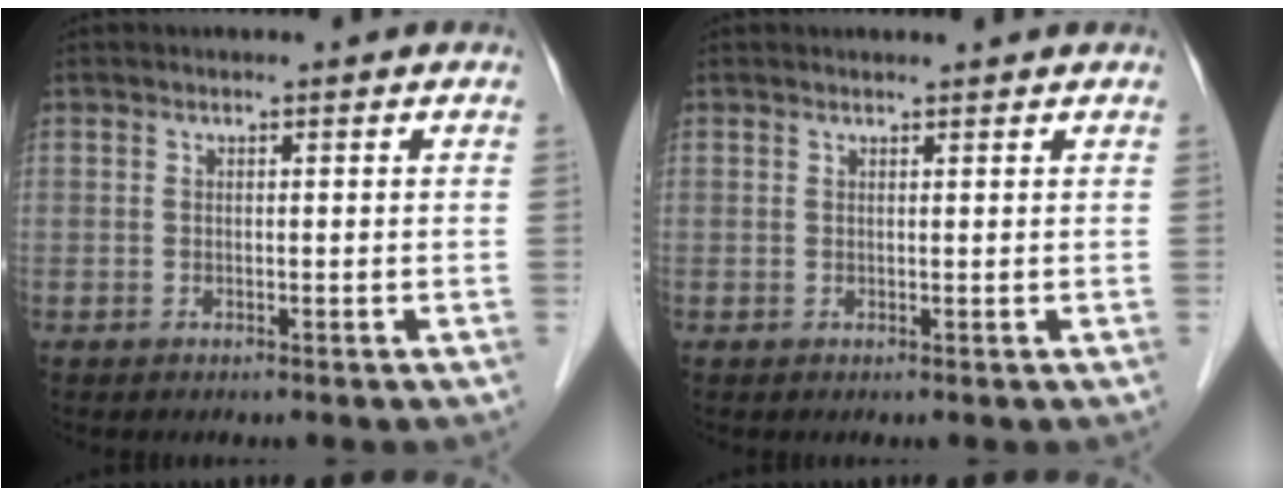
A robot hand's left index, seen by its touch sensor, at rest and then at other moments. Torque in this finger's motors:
{"motor_torque": [0.23, -0.25, 0.04, 0.02]}